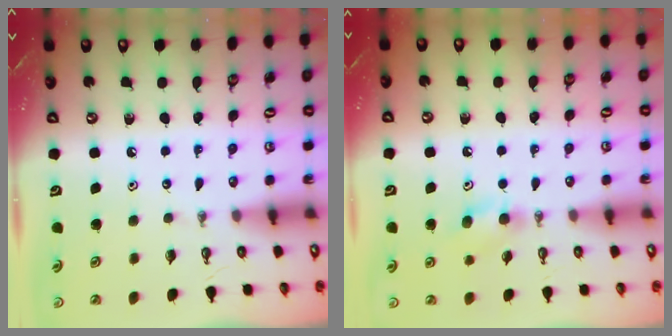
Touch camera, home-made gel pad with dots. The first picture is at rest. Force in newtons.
{"total": 7.2, "press": 7.2, "slide": 1.1}